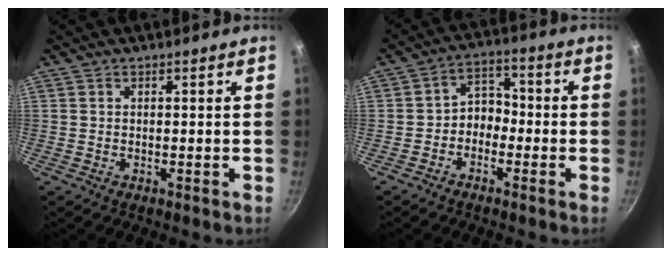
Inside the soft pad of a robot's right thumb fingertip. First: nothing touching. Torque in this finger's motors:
{"motor_torque": [-0.28, 0.30, -0.15, 0.21, 0.02]}